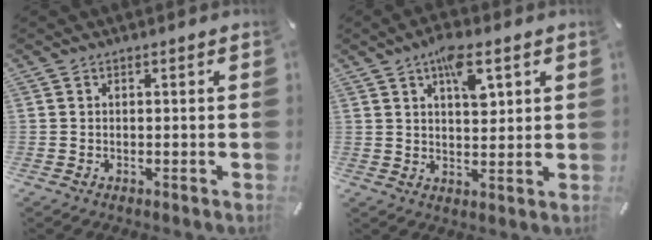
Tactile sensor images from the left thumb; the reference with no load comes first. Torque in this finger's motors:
{"motor_torque": [0.45, 0.37, 0.72, -0.38, 0.06]}